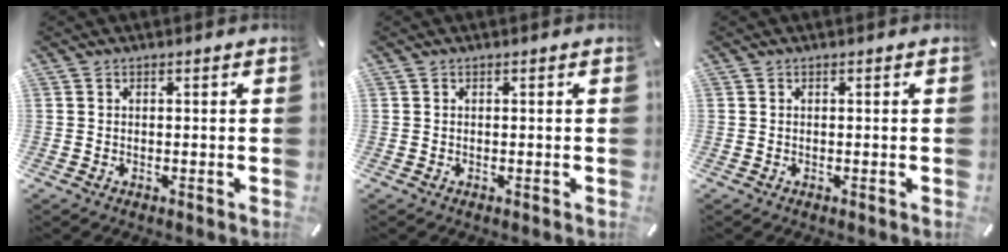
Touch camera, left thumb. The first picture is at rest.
{"total": 0.0}
{"total": 0.0}